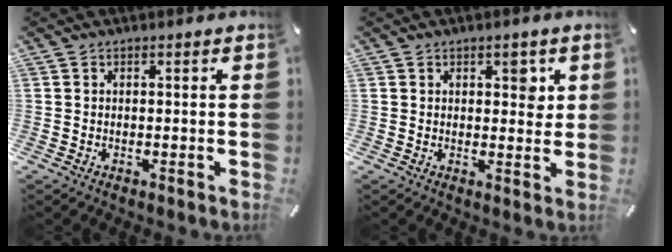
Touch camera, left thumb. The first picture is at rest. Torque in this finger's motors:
{"motor_torque": [0.45, 0.78, 0.26, -0.53, 0.15]}